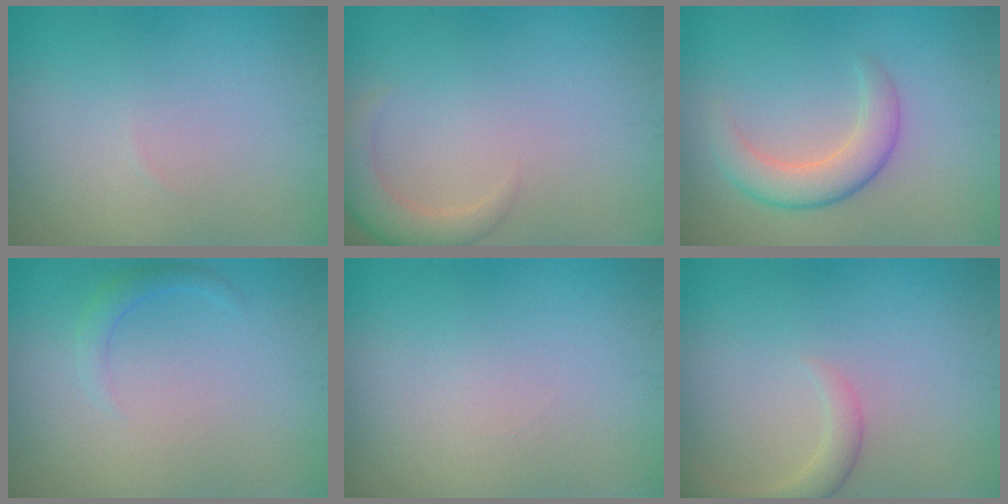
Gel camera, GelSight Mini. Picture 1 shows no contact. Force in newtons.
{"total": 2.9, "press": 2.9, "slide": 0.3}
{"total": 3.8, "press": 3.8, "slide": 0.1}
{"total": 1.3, "press": 1.3, "slide": 0.1}
{"total": 0.0}
{"total": 2.3, "press": 2.3, "slide": 0.3}